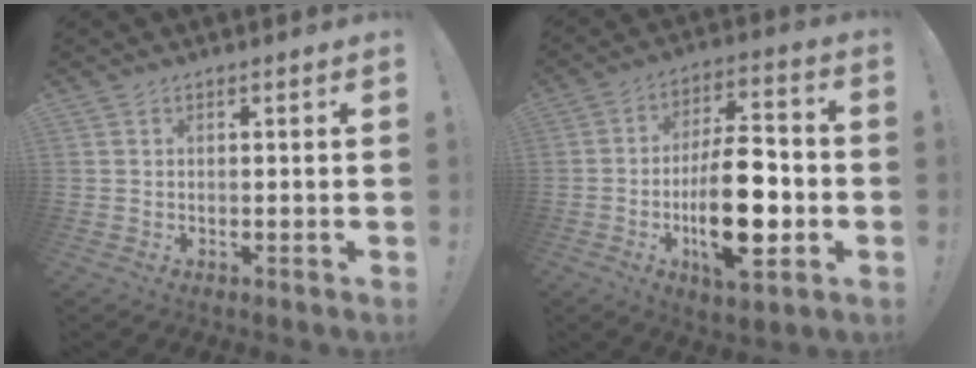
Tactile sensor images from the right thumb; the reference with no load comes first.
{"total": 19.1, "force": [-3.9, 8.1, 16.8], "torque": [-0.284, 0.009, -0.062]}